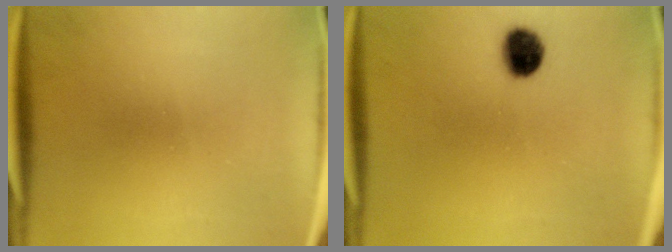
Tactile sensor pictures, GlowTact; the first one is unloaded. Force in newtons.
{"total": 6.3}